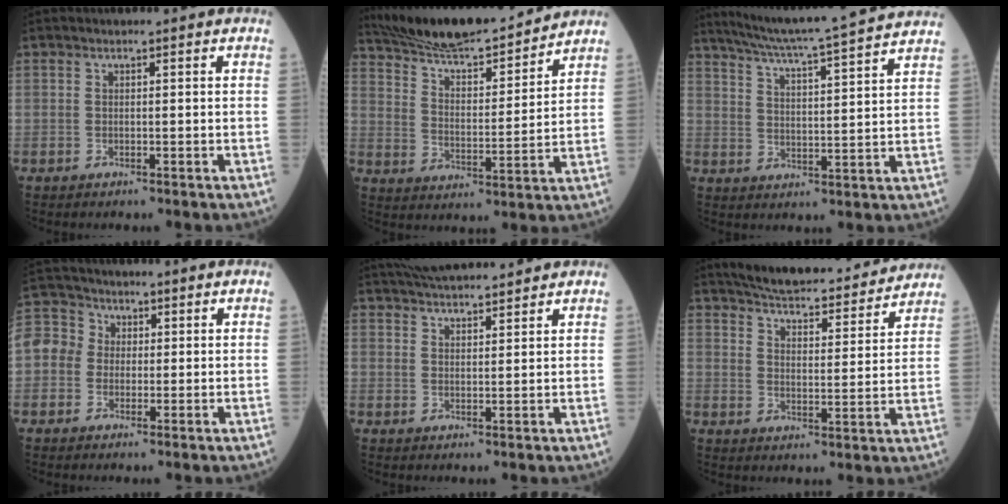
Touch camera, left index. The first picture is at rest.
{"total": 17.5, "force": [16.2, 1.6, 6.5], "torque": [-0.114, 0.000, 0.263]}
{"total": 18.1, "force": [16.4, -1.5, 7.4], "torque": [-0.139, -0.013, 0.227]}
{"total": 13.4, "force": [1.7, 12.2, 5.3], "torque": [-0.163, 0.057, 0.031]}
{"total": 9.1, "force": [8.6, 0.8, 2.9], "torque": [-0.053, 0.030, 0.141]}
{"total": 18.2, "force": [16.8, 2.8, 6.3], "torque": [-0.089, 0.002, 0.229]}